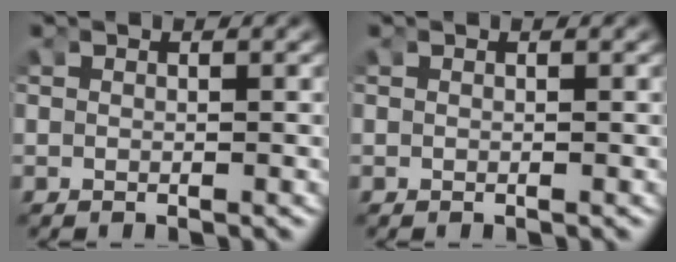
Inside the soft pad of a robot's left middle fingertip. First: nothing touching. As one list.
[{"total": 0.0}]